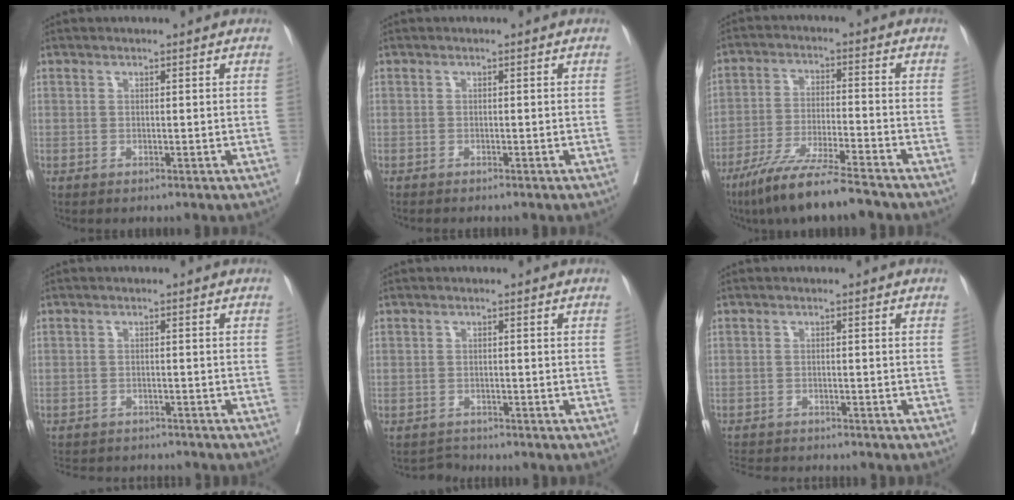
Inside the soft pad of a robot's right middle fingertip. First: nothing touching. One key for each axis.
{"total": 2.5, "fx": -2.2, "fy": 0.3, "fz": 1.1, "tx": -0.018, "ty": -0.003, "tz": -0.026}
{"total": 11.6, "fx": -9.3, "fy": 0.0, "fz": 6.9, "tx": -0.117, "ty": -0.033, "tz": -0.160}
{"total": 9.8, "fx": -9.1, "fy": 2.9, "fz": 2.4, "tx": -0.047, "ty": 0.003, "tz": -0.117}
{"total": 1.7, "fx": -1.4, "fy": 0.2, "fz": -0.8, "tx": 0.015, "ty": -0.008, "tz": -0.024}
{"total": 7.5, "fx": -7.1, "fy": 1.1, "fz": 2.3, "tx": -0.032, "ty": -0.007, "tz": -0.107}